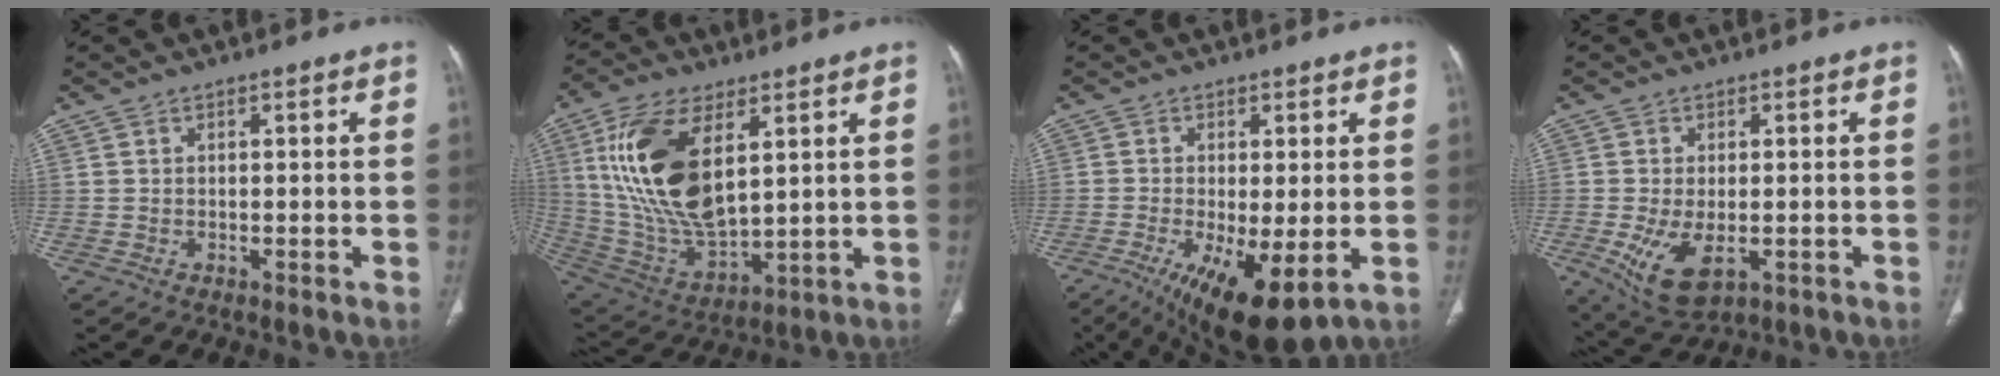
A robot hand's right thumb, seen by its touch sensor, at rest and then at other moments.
{"total": 20.6, "force": [6.3, 9.9, 16.9], "torque": [-0.329, -0.028, 0.129]}
{"total": 12.4, "force": [-4.3, 3.9, 11.0], "torque": [-0.187, -0.025, -0.057]}
{"total": 8.5, "force": [-2.5, 4.5, 6.8], "torque": [-0.133, -0.015, -0.027]}